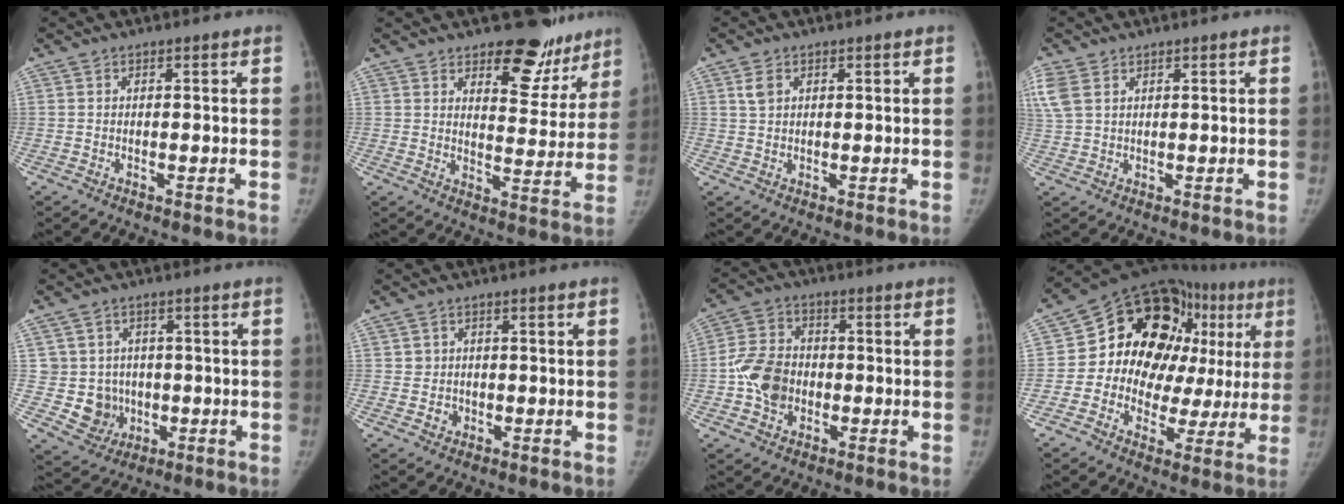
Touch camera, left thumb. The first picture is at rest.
{"total": 13.5, "force": [10.1, 6.8, 5.7], "torque": [-0.011, -0.072, 0.129]}
{"total": 2.7, "force": [1.1, 1.8, 1.7], "torque": [-0.028, 0.003, 0.026]}
{"total": 7.0, "force": [2.9, 4.4, 4.5], "torque": [-0.131, 0.010, 0.068]}
{"total": 7.8, "force": [-0.5, 7.7, 1.5], "torque": [0.016, 0.011, 0.004]}
{"total": 2.6, "force": [-0.4, 2.5, 0.4], "torque": [0.013, 0.003, -0.002]}
{"total": 9.5, "force": [-1.7, 7.5, 5.7], "torque": [-0.089, 0.019, -0.038]}
{"total": 25.1, "force": [5.6, 15.6, 18.9], "torque": [-0.213, 0.035, 0.082]}